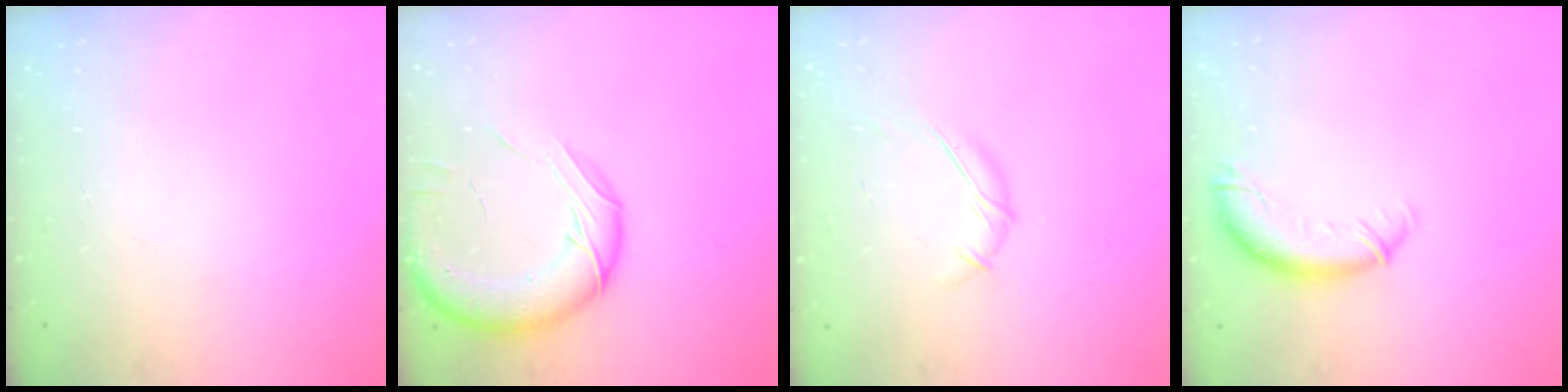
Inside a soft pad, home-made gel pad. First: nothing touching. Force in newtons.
{"total": 16.1, "press": 15.8, "slide": 3.0}
{"total": 7.7, "press": 7.6, "slide": 0.8}
{"total": 9.9, "press": 9.9, "slide": 1.3}